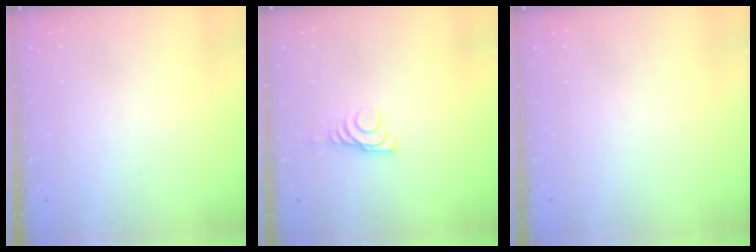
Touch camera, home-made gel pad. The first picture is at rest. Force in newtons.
{"total": 6.6, "press": 6.6, "slide": 0.9}
{"total": 1.7, "press": 1.6, "slide": 0.1}